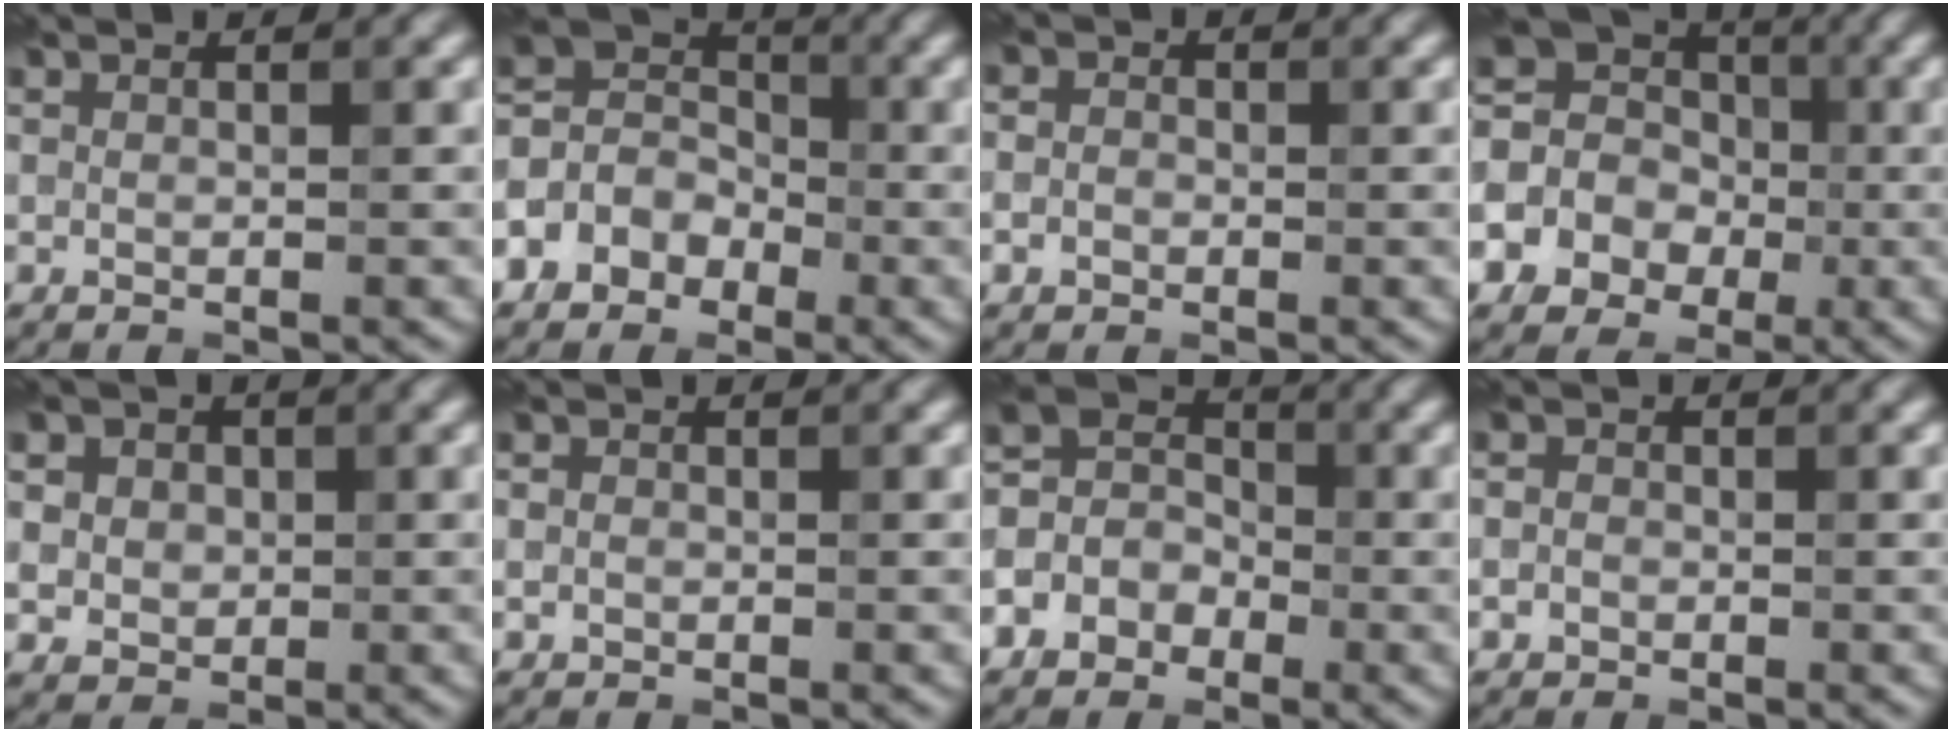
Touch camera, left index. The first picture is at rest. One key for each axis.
{"total": 5.7, "fx": -2.4, "fy": 4.6, "fz": 2.4, "tx": -0.036, "ty": 0.013, "tz": -0.061}
{"total": 1.7, "fx": -0.4, "fy": 1.5, "fz": 0.7, "tx": 0.004, "ty": 0.001, "tz": -0.018}
{"total": 12.5, "fx": -1.3, "fy": 11.4, "fz": 5.1, "tx": -0.120, "ty": 0.015, "tz": -0.056}
{"total": 6.6, "fx": 2.2, "fy": 5.3, "fz": 3.2, "tx": -0.061, "ty": 0.023, "tz": 0.011}
{"total": 0.9, "fx": -0.2, "fy": 0.9, "fz": 0.3, "tx": -0.003, "ty": -0.003, "tz": -0.007}
{"total": 5.7, "fx": -2.1, "fy": 4.8, "fz": 2.2, "tx": -0.018, "ty": 0.013, "tz": -0.052}
{"total": 1.2, "fx": -0.4, "fy": 1.1, "fz": 0.5, "tx": 0.001, "ty": -0.002, "tz": -0.013}